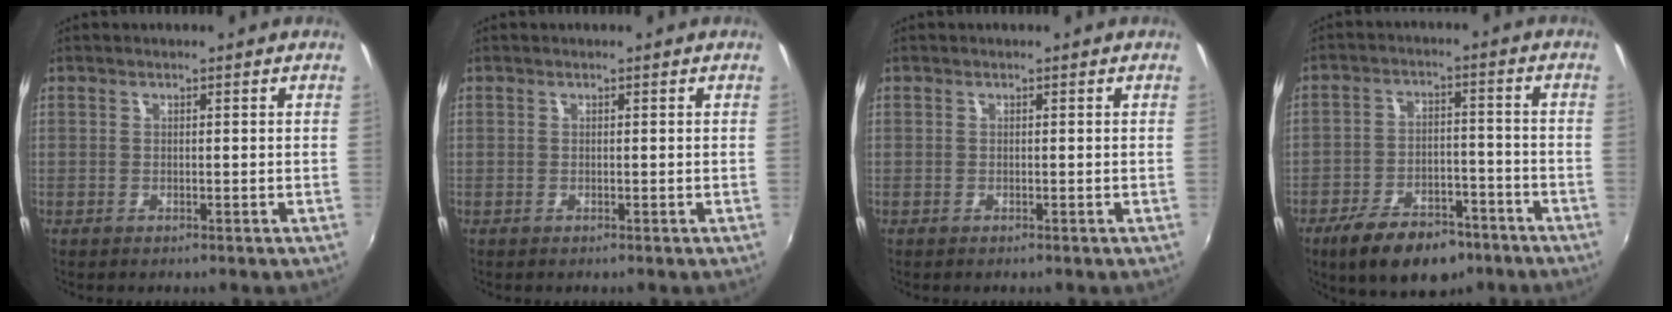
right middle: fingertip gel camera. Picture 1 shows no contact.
{"total": 0.0}
{"total": 0.0}
{"total": 13.0, "force": [-9.0, 6.1, 7.2], "torque": [-0.147, -0.001, -0.137]}